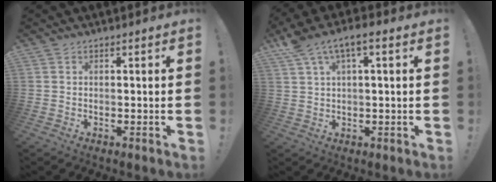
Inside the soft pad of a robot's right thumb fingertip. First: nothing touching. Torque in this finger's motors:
{"motor_torque": [0.12, 1.28, 0.15, 0.12, 0.14]}